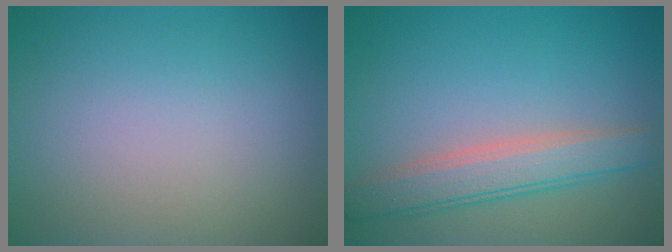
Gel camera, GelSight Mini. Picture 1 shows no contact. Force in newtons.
{"total": 4.0, "press": 4.0, "slide": 0.3}